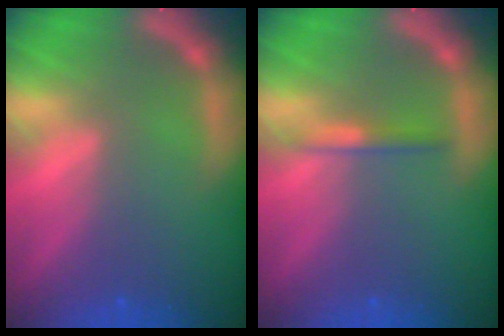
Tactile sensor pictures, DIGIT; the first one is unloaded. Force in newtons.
{"total": 1.4}